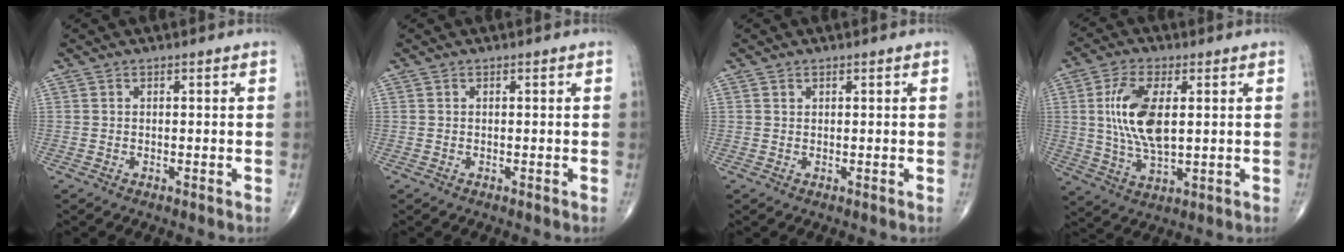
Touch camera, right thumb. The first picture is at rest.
{"total": 0.0}
{"total": 0.5, "force": [0.4, 0.3, 0.1], "torque": [0.001, -0.001, 0.006]}
{"total": 12.2, "force": [2.0, 5.6, 10.7], "torque": [-0.216, -0.011, 0.042]}